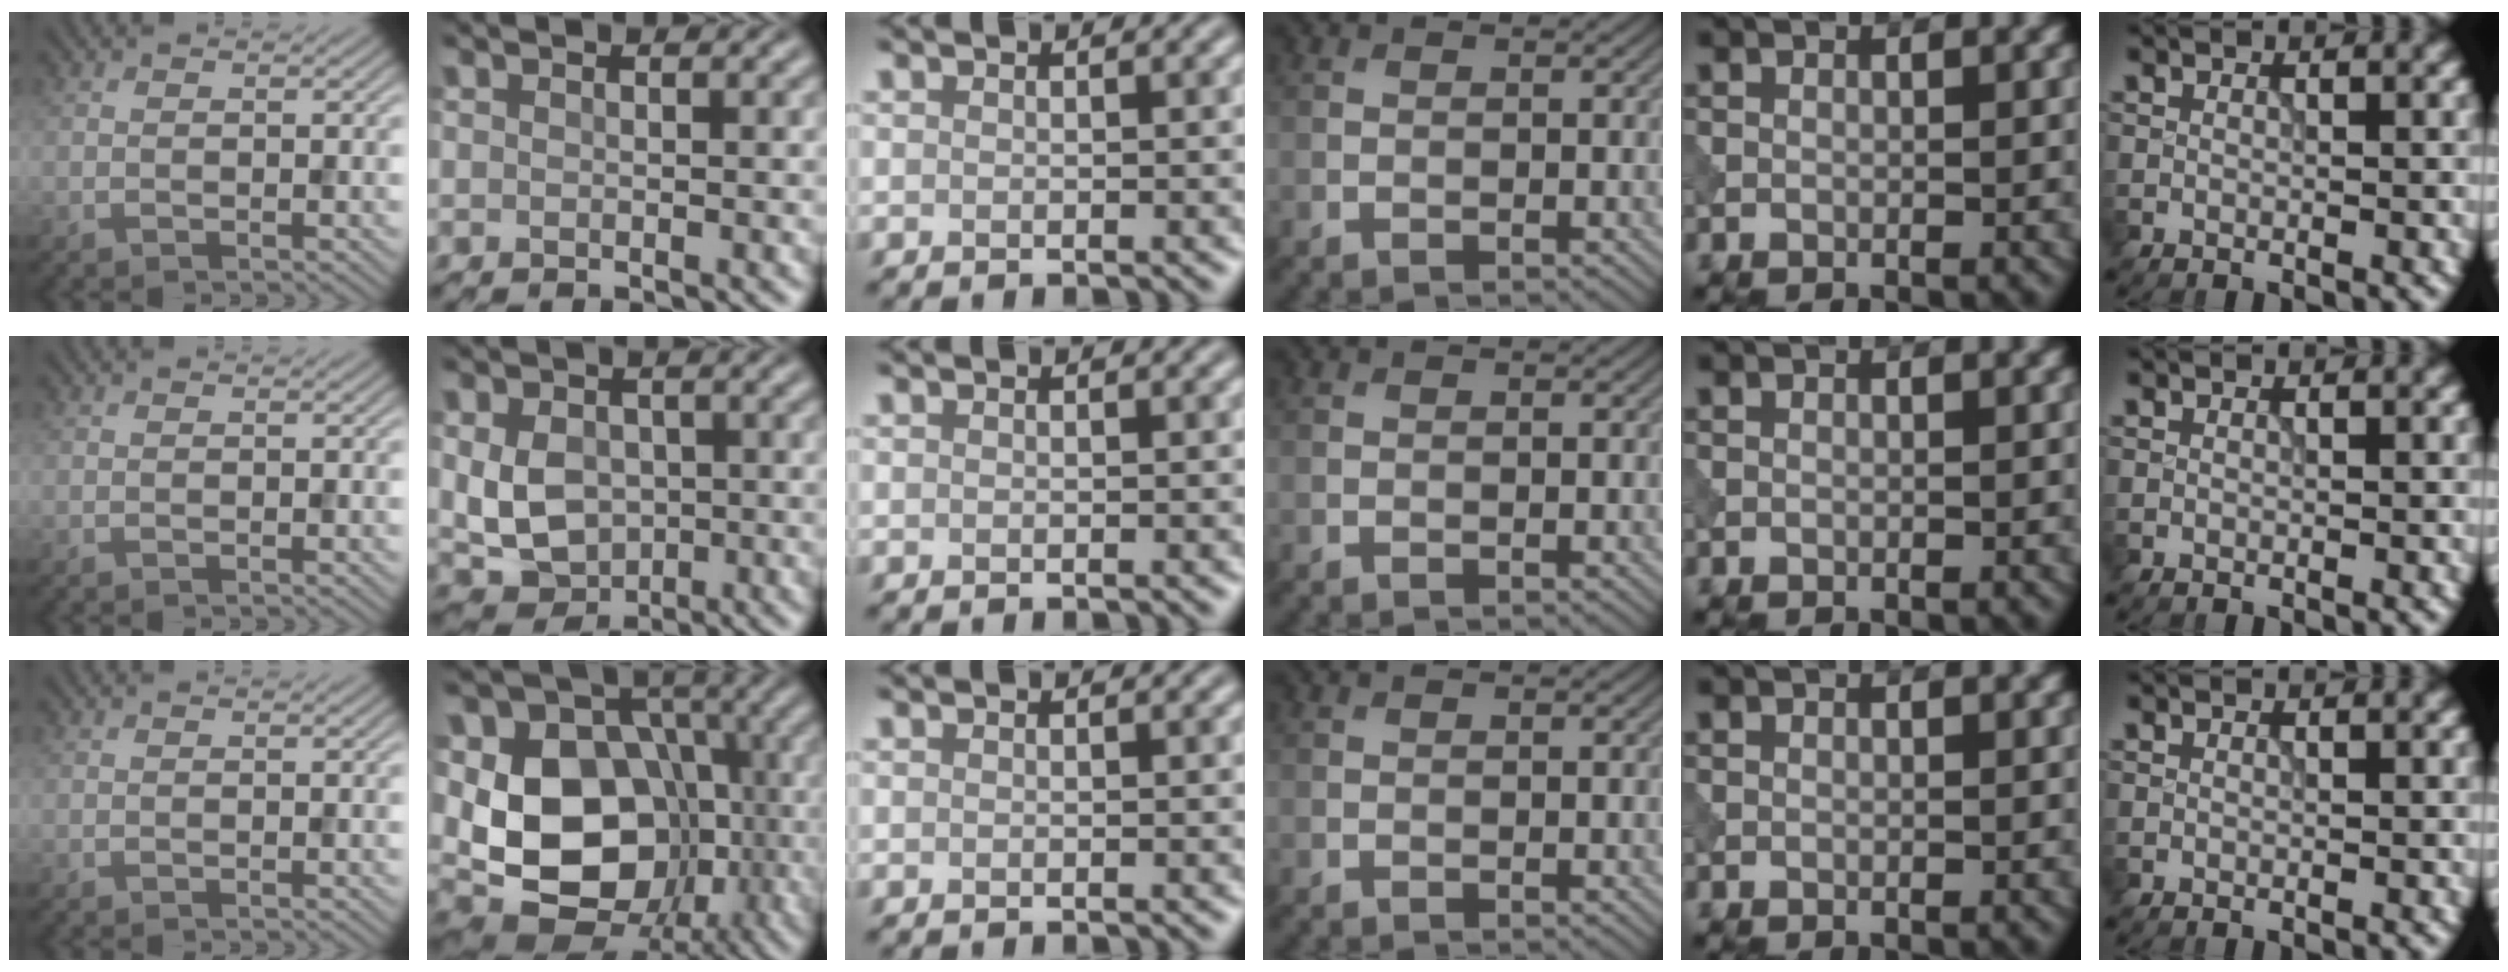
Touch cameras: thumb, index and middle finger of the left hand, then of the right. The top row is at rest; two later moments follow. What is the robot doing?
{"motion": "press", "object": "tv remote"}